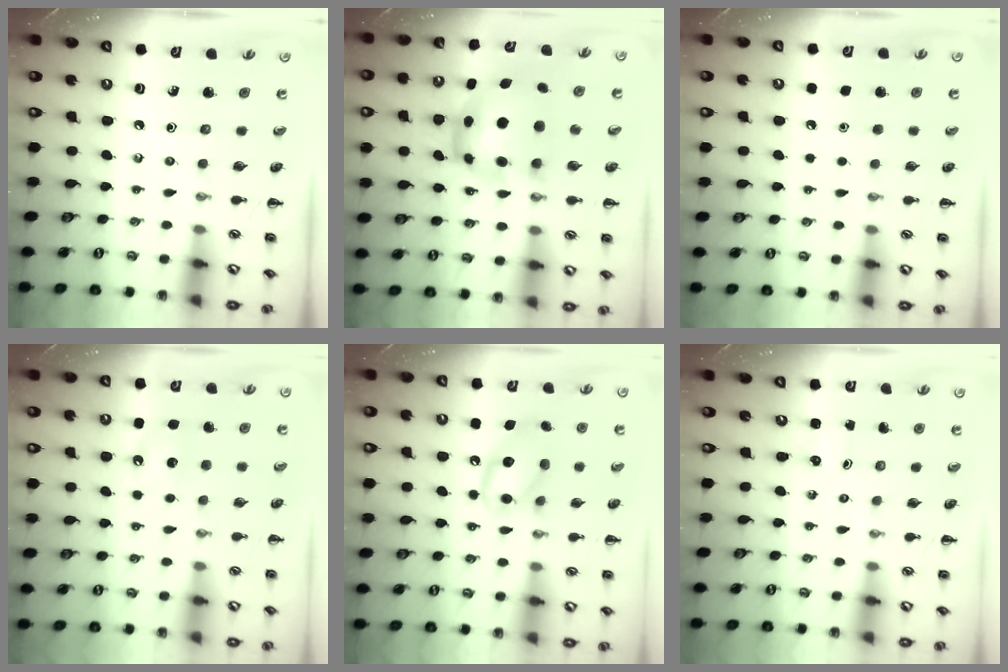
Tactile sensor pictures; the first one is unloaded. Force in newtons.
{"total": 6.1, "press": 5.9, "slide": 1.3}
{"total": 1.8, "press": 1.8, "slide": 0.1}
{"total": 6.9, "press": 6.7, "slide": 1.8}
{"total": 13.5, "press": 13.5, "slide": 1.4}
{"total": 1.1, "press": 1.0, "slide": 0.1}